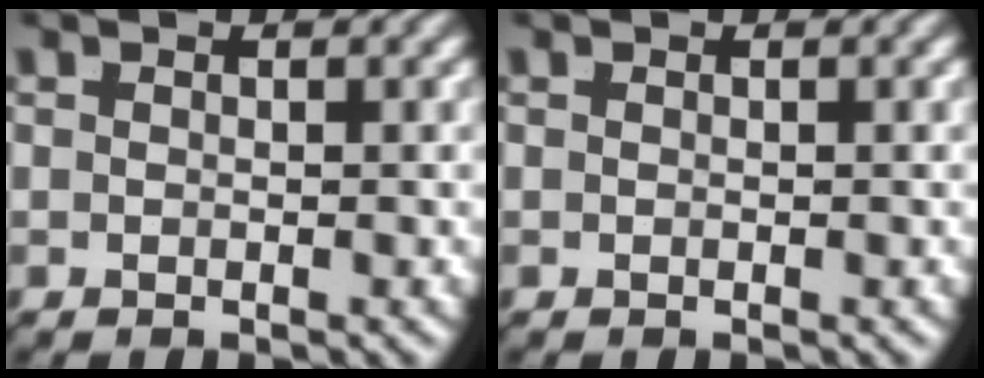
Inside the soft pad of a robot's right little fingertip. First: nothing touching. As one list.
[{"total": 0.0}]